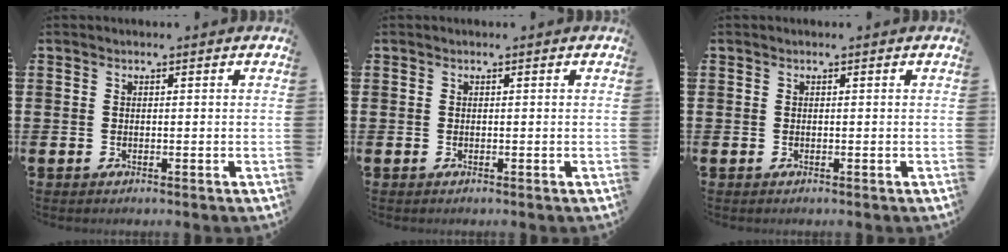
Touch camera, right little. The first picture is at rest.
{"total": 0.0}
{"total": 0.0}